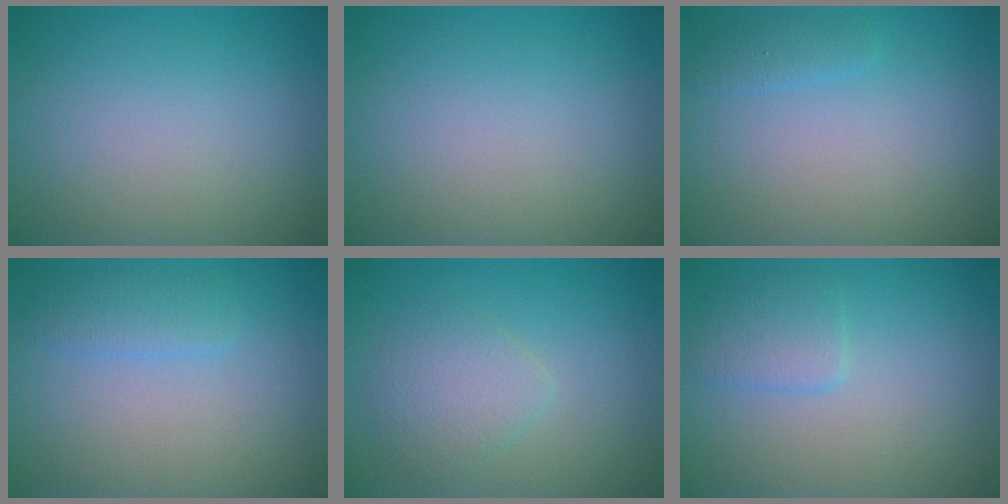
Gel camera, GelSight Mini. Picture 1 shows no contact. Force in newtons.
{"total": 0.0}
{"total": 1.1, "press": 1.1, "slide": 0.1}
{"total": 1.9, "press": 1.9, "slide": 0.2}
{"total": 2.6, "press": 2.5, "slide": 0.1}
{"total": 2.0, "press": 2.0, "slide": 0.1}